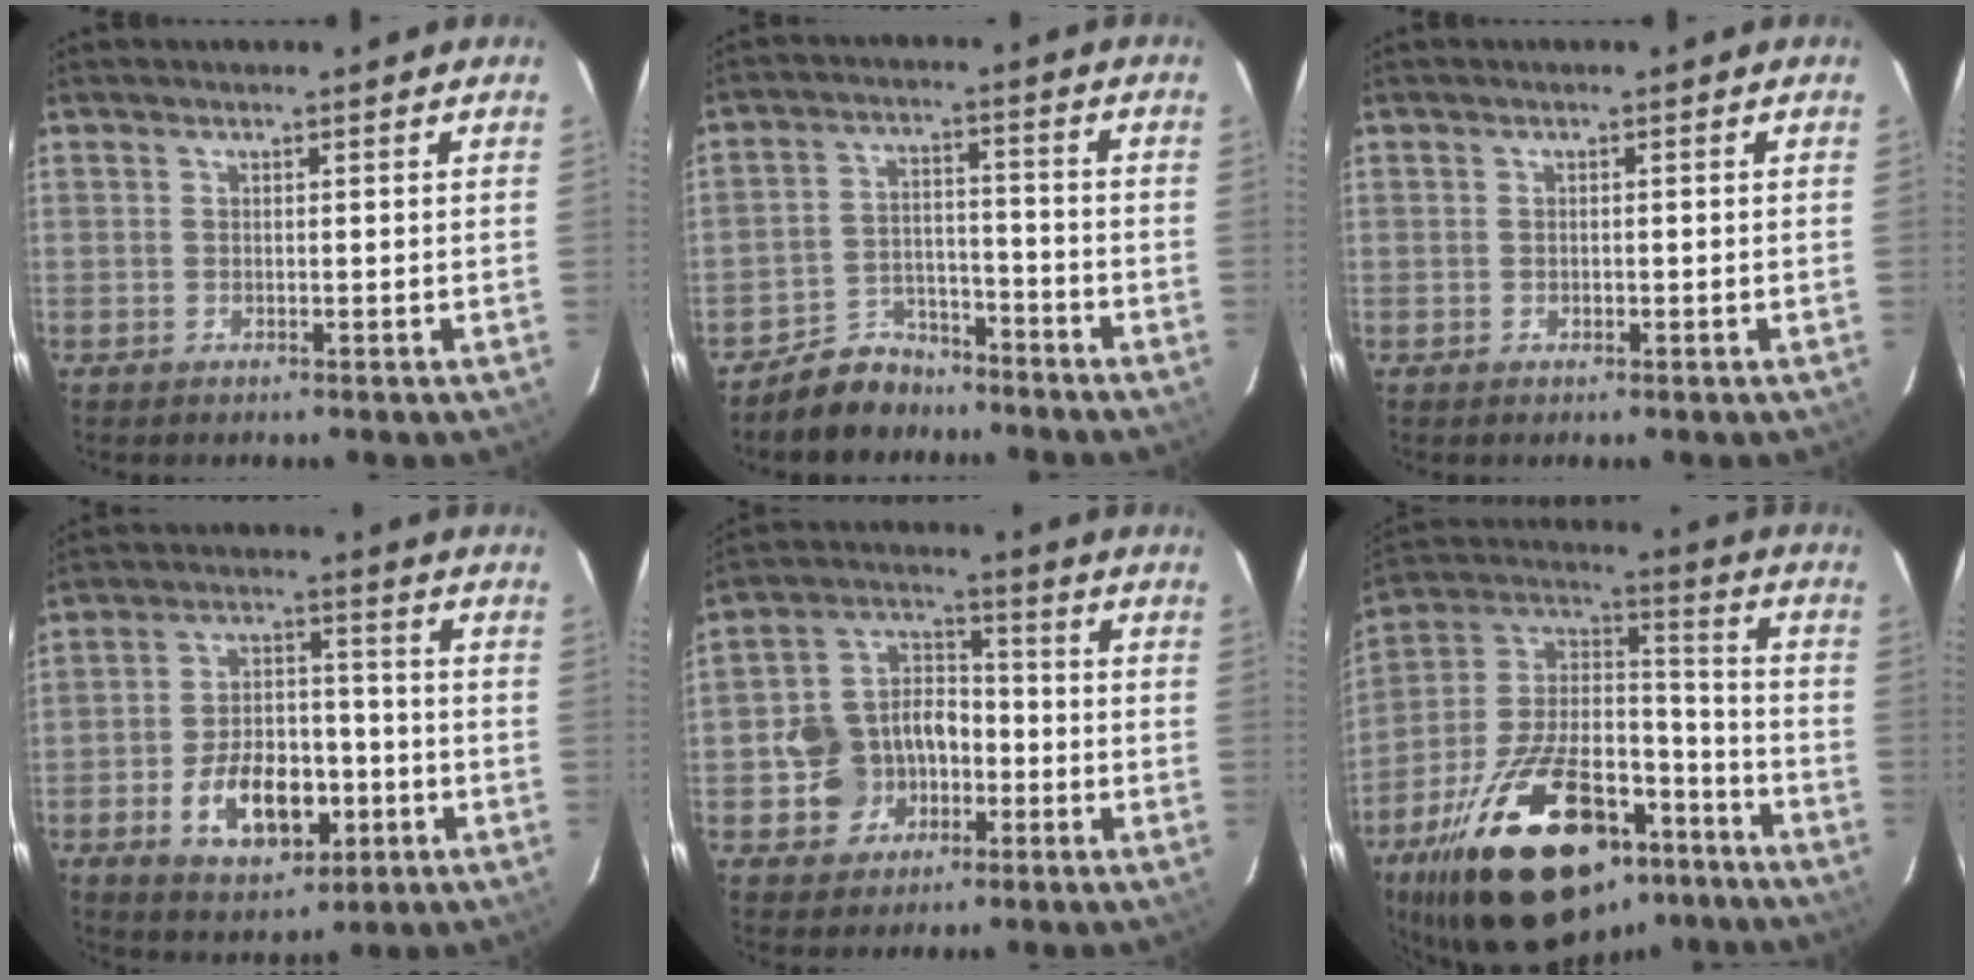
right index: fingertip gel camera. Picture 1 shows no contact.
{"total": 8.2, "force": [-6.8, 4.4, 0.9], "torque": [-0.037, 0.025, -0.105]}
{"total": 0.8, "force": [-0.2, 0.6, 0.3], "torque": [-0.004, 0.001, -0.004]}
{"total": 14.0, "force": [-5.0, 8.3, 10.1], "torque": [-0.194, 0.017, -0.063]}
{"total": 11.1, "force": [-3.6, 9.4, 4.6], "torque": [-0.109, 0.044, -0.050]}
{"total": 32.6, "force": [-20.7, 15.0, 20.2], "torque": [-0.376, 0.013, -0.313]}